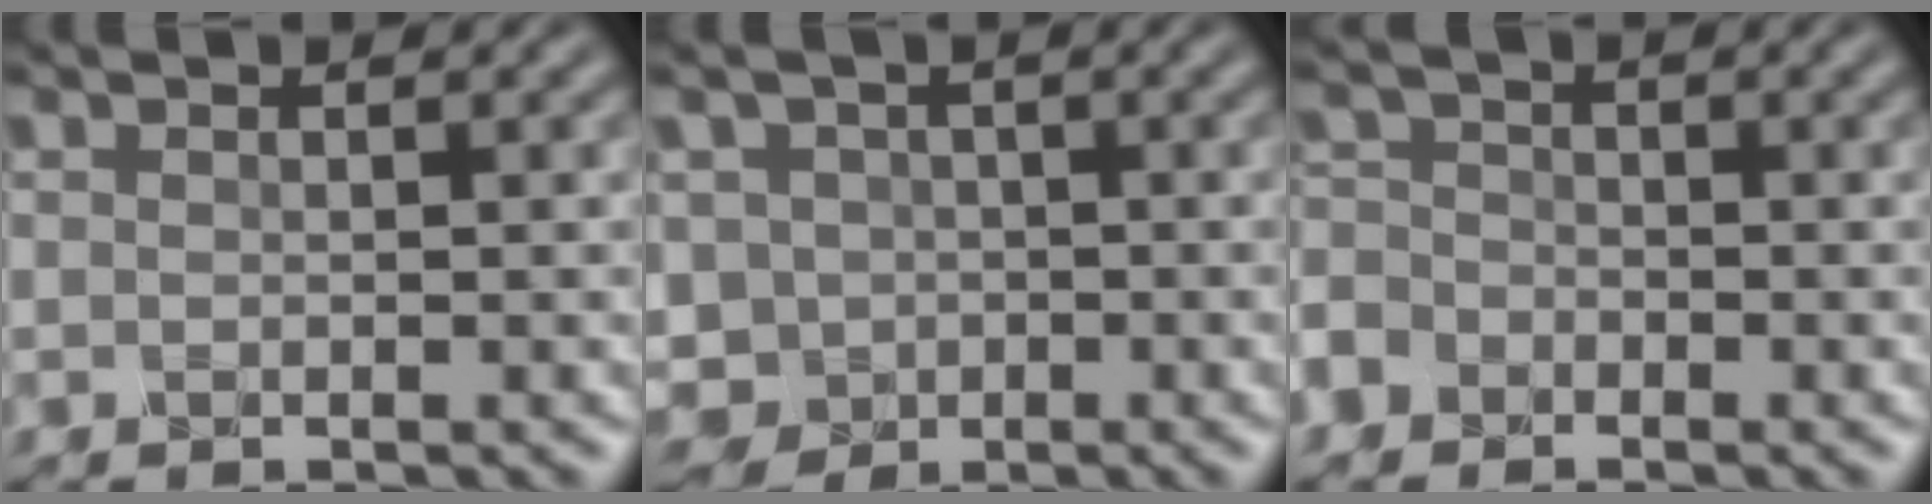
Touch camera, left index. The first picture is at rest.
{"total": 5.5, "force": [-1.8, 5.0, 1.4], "torque": [-0.022, -0.001, -0.046]}
{"total": 4.3, "force": [-2.9, 3.1, 1.0], "torque": [-0.015, -0.006, -0.056]}